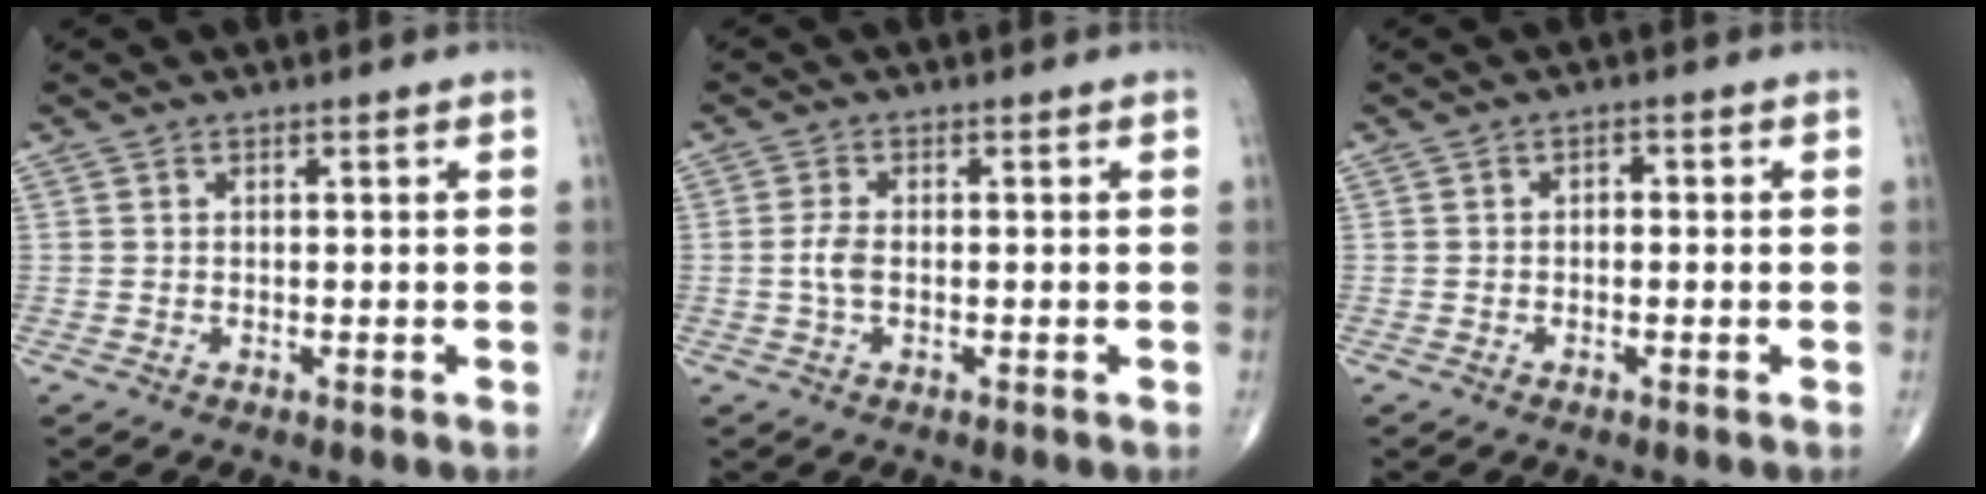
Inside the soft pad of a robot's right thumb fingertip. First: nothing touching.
{"total": 2.7, "force": [-0.4, 1.3, 2.3], "torque": [-0.055, 0.004, -0.009]}
{"total": 1.4, "force": [-0.1, 1.0, 1.0], "torque": [-0.002, 0.007, -0.007]}